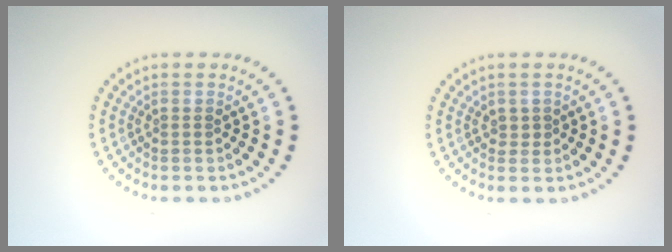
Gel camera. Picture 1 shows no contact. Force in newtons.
{"total": 0.5, "press": 0.5, "slide": 0.2}